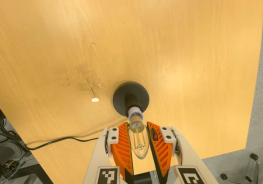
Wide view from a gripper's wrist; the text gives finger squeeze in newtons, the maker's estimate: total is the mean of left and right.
{"total": 12.9, "left": 13.2, "right": 12.6}